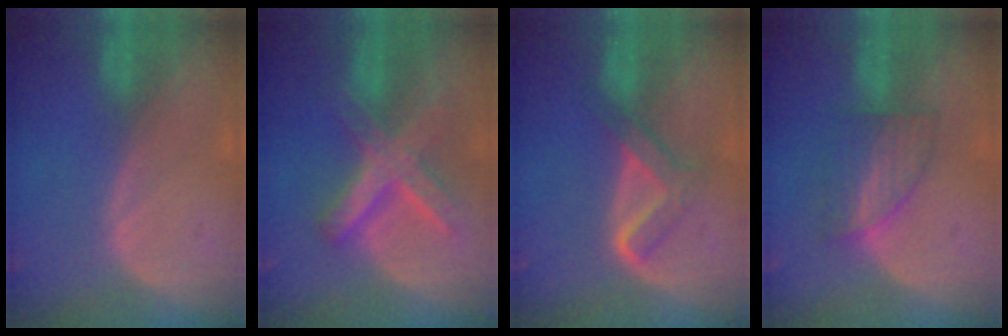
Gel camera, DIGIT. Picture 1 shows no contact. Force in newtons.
{"total": 8.6, "press": 8.6, "slide": 0.7}
{"total": 5.2, "press": 5.1, "slide": 0.8}
{"total": 5.8, "press": 5.7, "slide": 0.8}